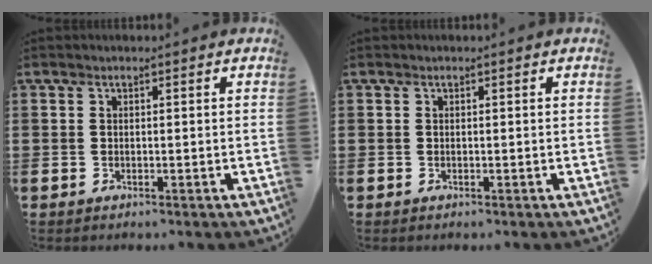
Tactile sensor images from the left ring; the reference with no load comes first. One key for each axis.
{"total": 0.0}